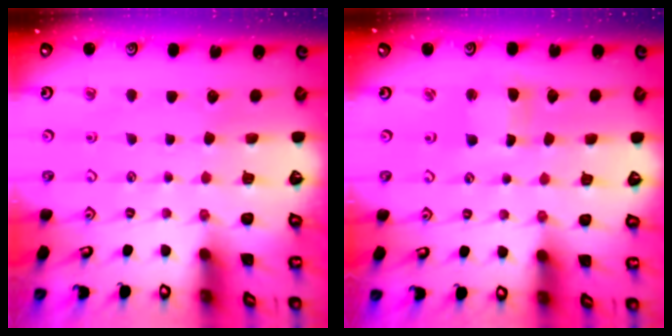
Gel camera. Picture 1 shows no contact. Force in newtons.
{"total": 2.2, "press": 2.2, "slide": 0.3}